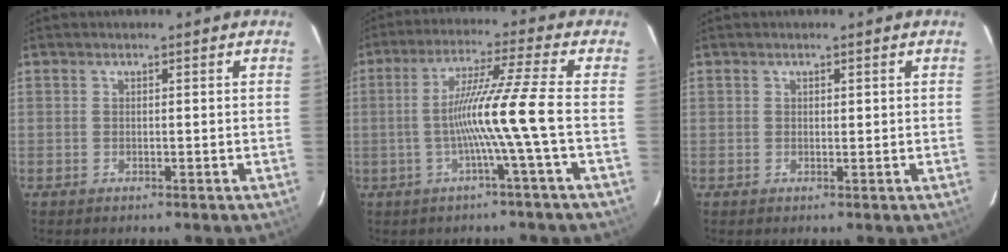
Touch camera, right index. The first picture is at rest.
{"total": 9.7, "force": [-1.9, -2.7, 9.1], "torque": [-0.169, 0.006, -0.035]}
{"total": 0.6, "force": [0.3, 0.3, 0.4], "torque": [-0.005, -0.001, 0.004]}